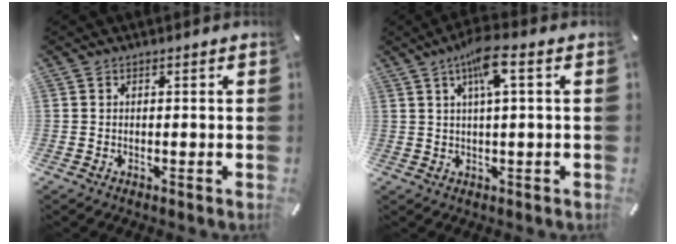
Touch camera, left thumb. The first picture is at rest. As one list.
[{"total": 7.8, "force": [2.9, 1.3, 7.1], "torque": [-0.133, 0.002, 0.046]}]